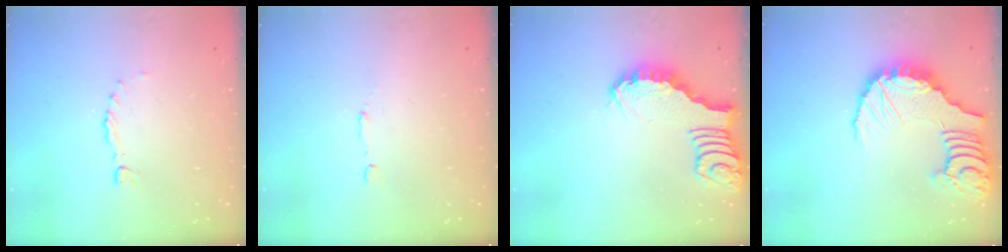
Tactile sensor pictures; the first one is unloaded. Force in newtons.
{"total": 2.9, "press": 2.9, "slide": 0.6}
{"total": 2.1, "press": 2.1, "slide": 0.2}
{"total": 13.0, "press": 12.8, "slide": 1.9}